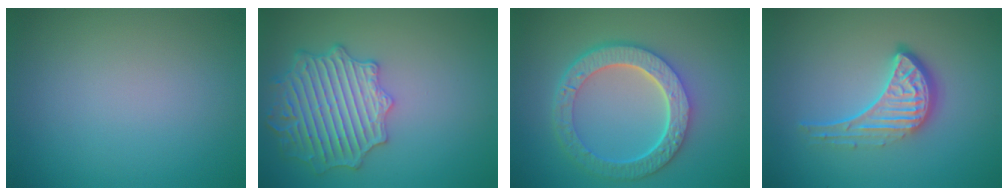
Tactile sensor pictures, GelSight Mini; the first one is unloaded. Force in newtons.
{"total": 5.7, "press": 5.3, "slide": 2.1}
{"total": 6.4, "press": 4.9, "slide": 4.1}
{"total": 4.6, "press": 3.3, "slide": 3.2}